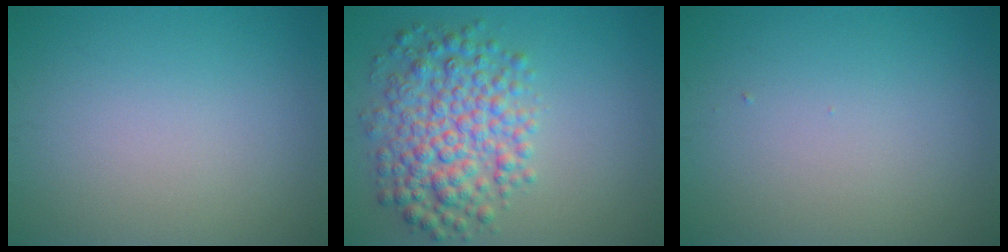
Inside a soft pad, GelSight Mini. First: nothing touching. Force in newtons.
{"total": 6.5, "press": 6.5, "slide": 0.0}
{"total": 0.0}